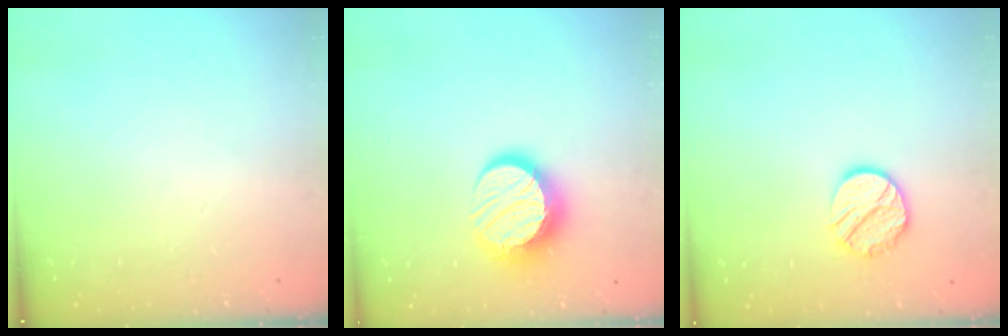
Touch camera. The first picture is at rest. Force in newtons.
{"total": 14.8, "press": 14.7, "slide": 0.9}
{"total": 10.1, "press": 10.1, "slide": 0.5}